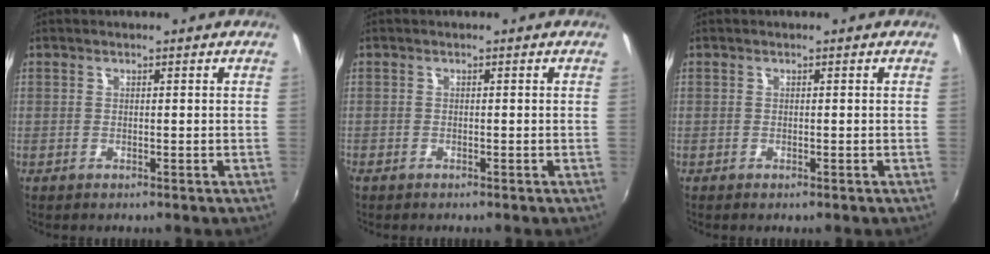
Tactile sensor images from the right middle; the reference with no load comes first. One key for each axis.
{"total": 0.7, "fx": -0.6, "fy": 0.3, "fz": 0.1, "tx": -0.004, "ty": -0.003, "tz": -0.015}
{"total": 0.0}